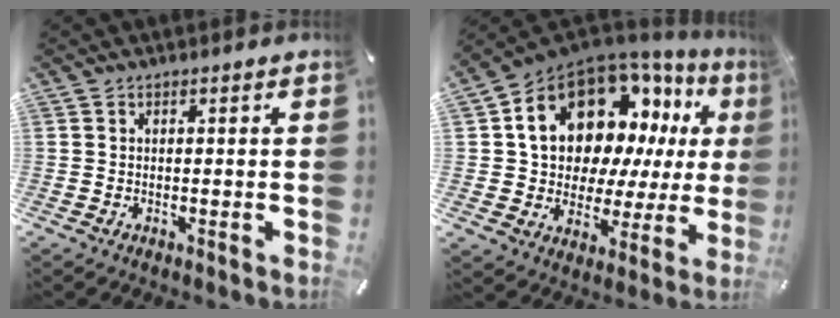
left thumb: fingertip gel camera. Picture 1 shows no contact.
{"total": 18.8, "force": [8.7, 12.5, 11.1], "torque": [-0.177, -0.058, 0.161]}